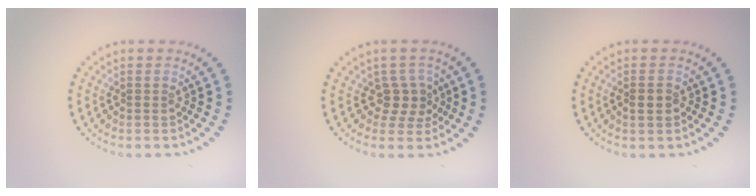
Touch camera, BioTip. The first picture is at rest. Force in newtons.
{"total": 2.3, "press": 1.7, "slide": 1.5}
{"total": 1.3, "press": 1.3, "slide": 0.1}